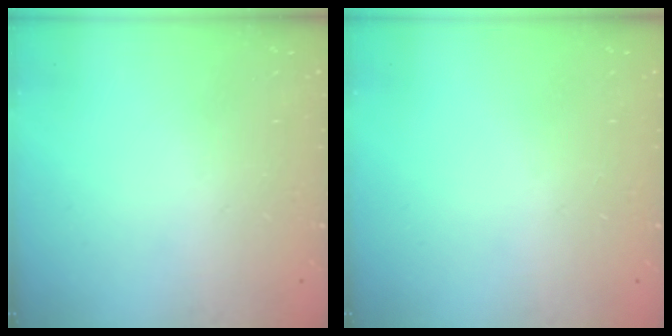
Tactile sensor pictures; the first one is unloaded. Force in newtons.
{"total": 0.0}